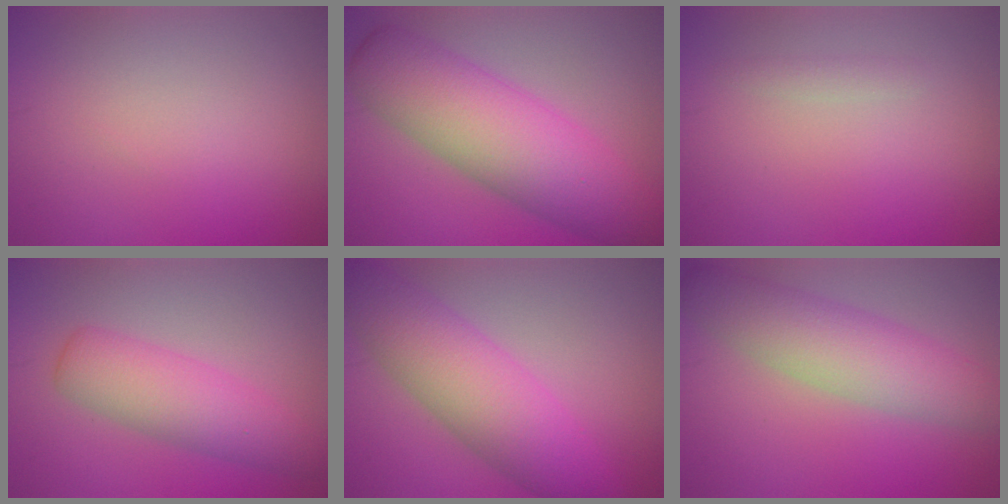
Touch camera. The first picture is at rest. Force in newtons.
{"total": 10.1, "press": 10.1, "slide": 0.3}
{"total": 0.8, "press": 0.8, "slide": 0.0}
{"total": 5.0, "press": 5.0, "slide": 0.1}
{"total": 7.9, "press": 7.9, "slide": 0.2}
{"total": 6.2, "press": 6.2, "slide": 0.3}